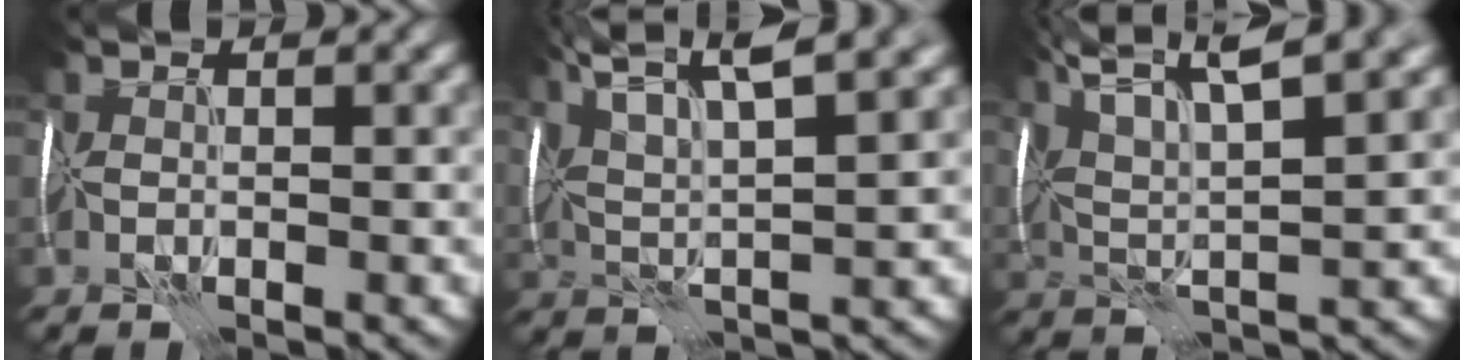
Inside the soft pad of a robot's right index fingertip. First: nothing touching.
{"total": 8.9, "force": [6.1, 1.8, 6.2], "torque": [-0.106, 0.030, 0.082]}
{"total": 10.3, "force": [7.0, 2.3, 7.1], "torque": [-0.123, 0.034, 0.095]}